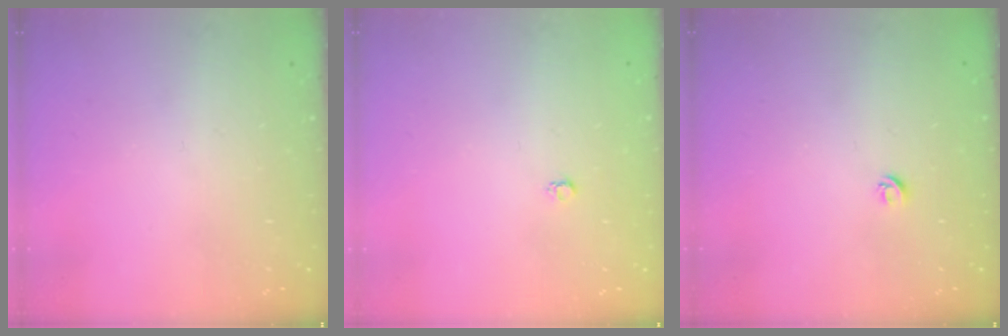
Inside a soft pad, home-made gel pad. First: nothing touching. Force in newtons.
{"total": 2.6, "press": 2.6, "slide": 0.4}
{"total": 4.3, "press": 4.3, "slide": 0.4}